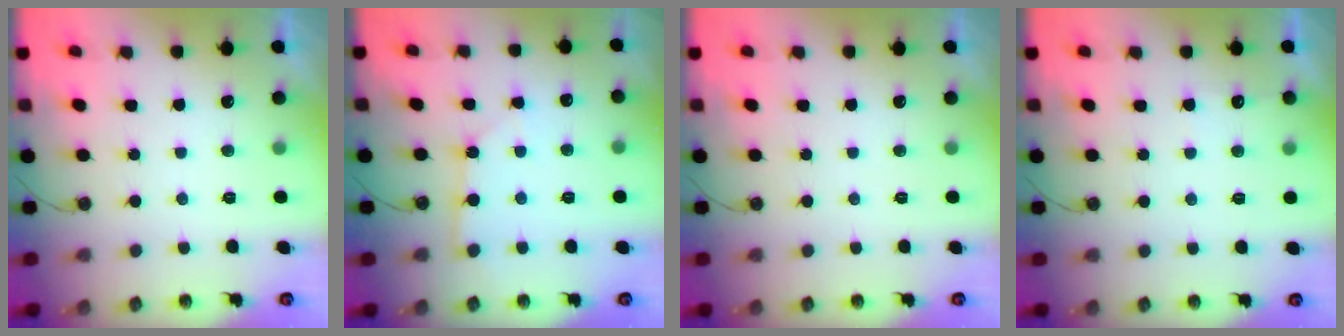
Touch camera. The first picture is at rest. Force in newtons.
{"total": 3.0, "press": 2.9, "slide": 0.3}
{"total": 0.0}
{"total": 3.0, "press": 3.0, "slide": 0.3}